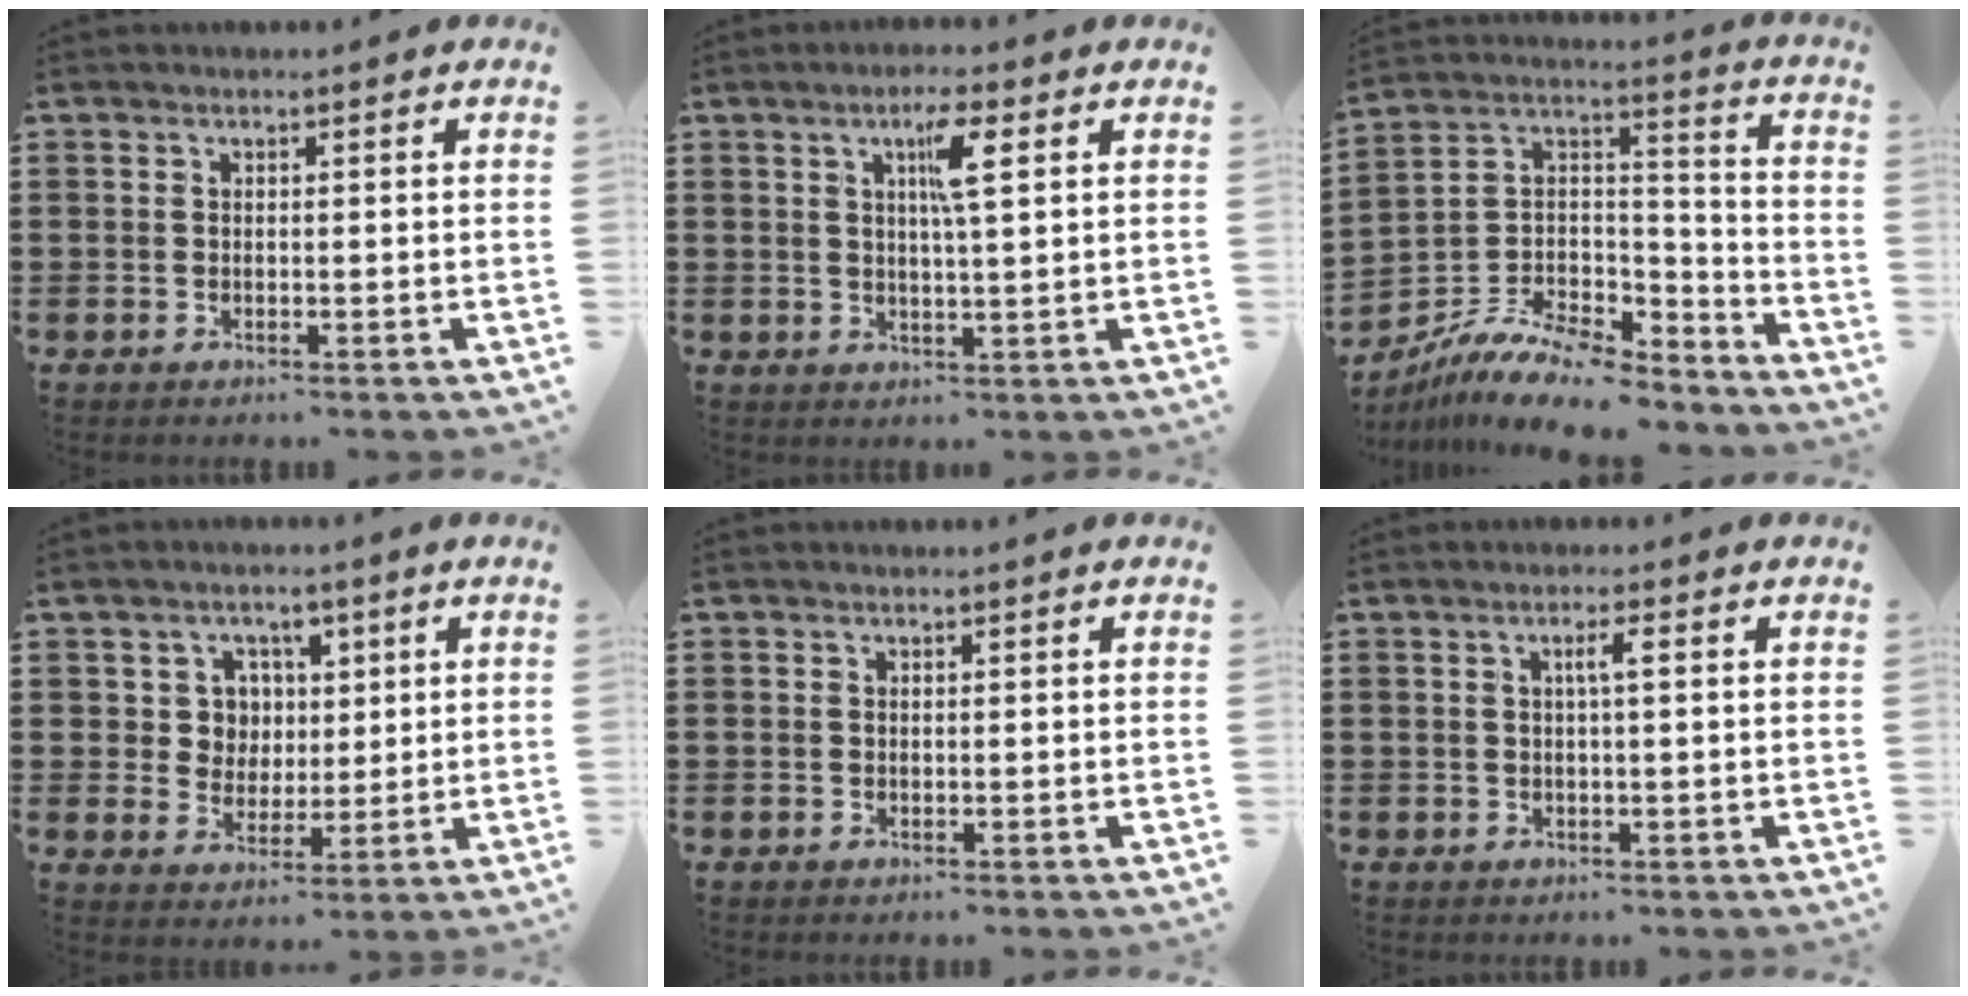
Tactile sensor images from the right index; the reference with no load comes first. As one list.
[{"total": 5.1, "force": [2.0, 0.4, 4.6], "torque": [-0.081, -0.002, 0.024]}, {"total": 10.6, "force": [-8.7, 3.5, 4.9], "torque": [-0.105, 0.018, -0.171]}, {"total": 5.1, "force": [1.6, 4.7, 1.2], "torque": [-0.048, 0.018, 0.028]}, {"total": 0.0}, {"total": 2.0, "force": [0.4, 0.1, 2.0], "torque": [-0.039, 0.003, 0.003]}]